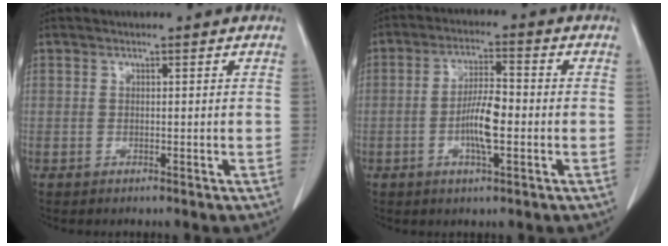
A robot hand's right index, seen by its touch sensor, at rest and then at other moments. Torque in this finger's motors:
{"motor_torque": [0.26, 0.04, 0.19, 0.08]}